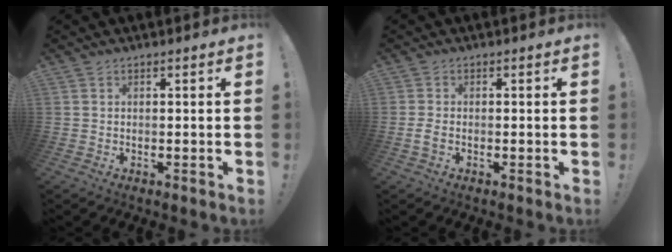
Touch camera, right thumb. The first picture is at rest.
{"total": 2.1, "force": [-0.8, 1.2, 1.6], "torque": [-0.040, 0.006, -0.013]}